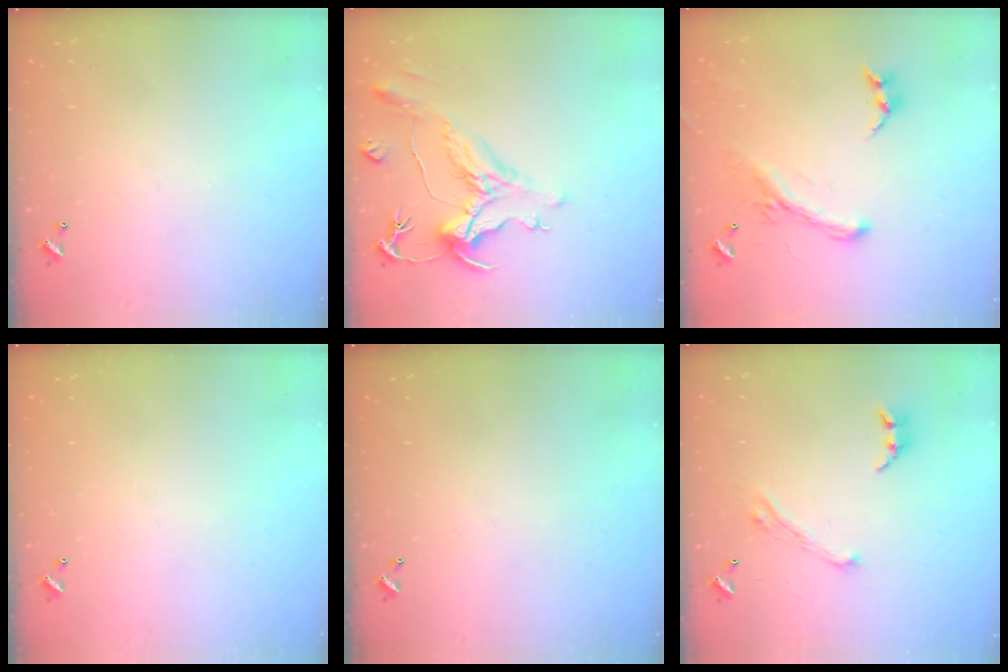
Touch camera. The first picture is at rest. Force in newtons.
{"total": 1.6, "press": 0.0, "slide": 1.6}
{"total": 2.5, "press": 2.0, "slide": 1.4}
{"total": 0.0}
{"total": 0.0}
{"total": 4.1, "press": 4.0, "slide": 1.1}